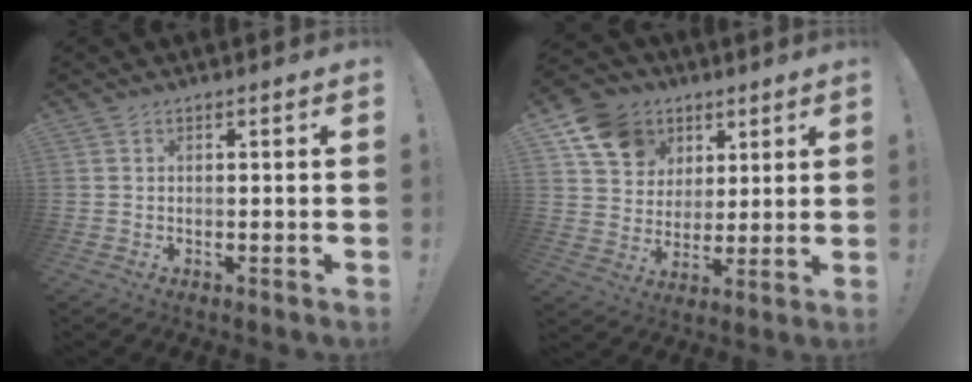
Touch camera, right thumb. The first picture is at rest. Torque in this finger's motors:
{"motor_torque": [0.69, 2.26, 0.20, -0.05, 0.01]}